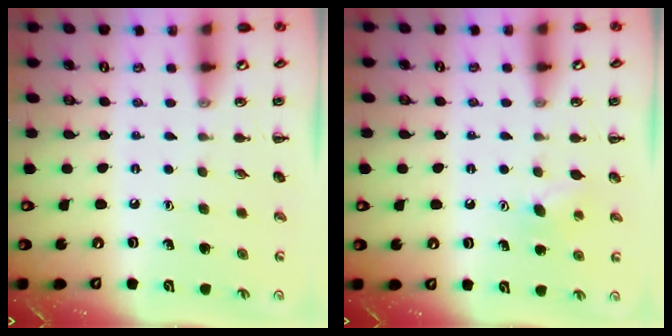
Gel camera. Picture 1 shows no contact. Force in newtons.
{"total": 5.1, "press": 5.0, "slide": 0.9}